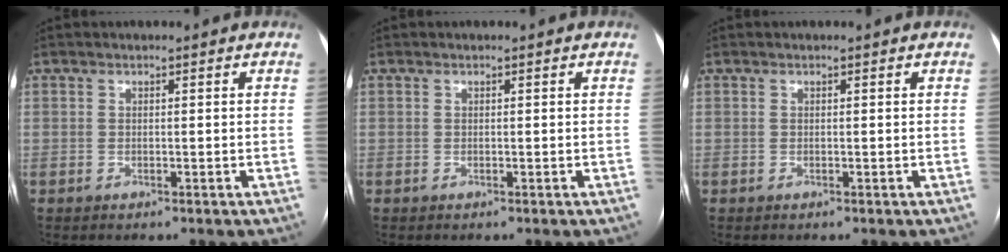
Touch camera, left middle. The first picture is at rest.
{"total": 0.0}
{"total": 0.0}